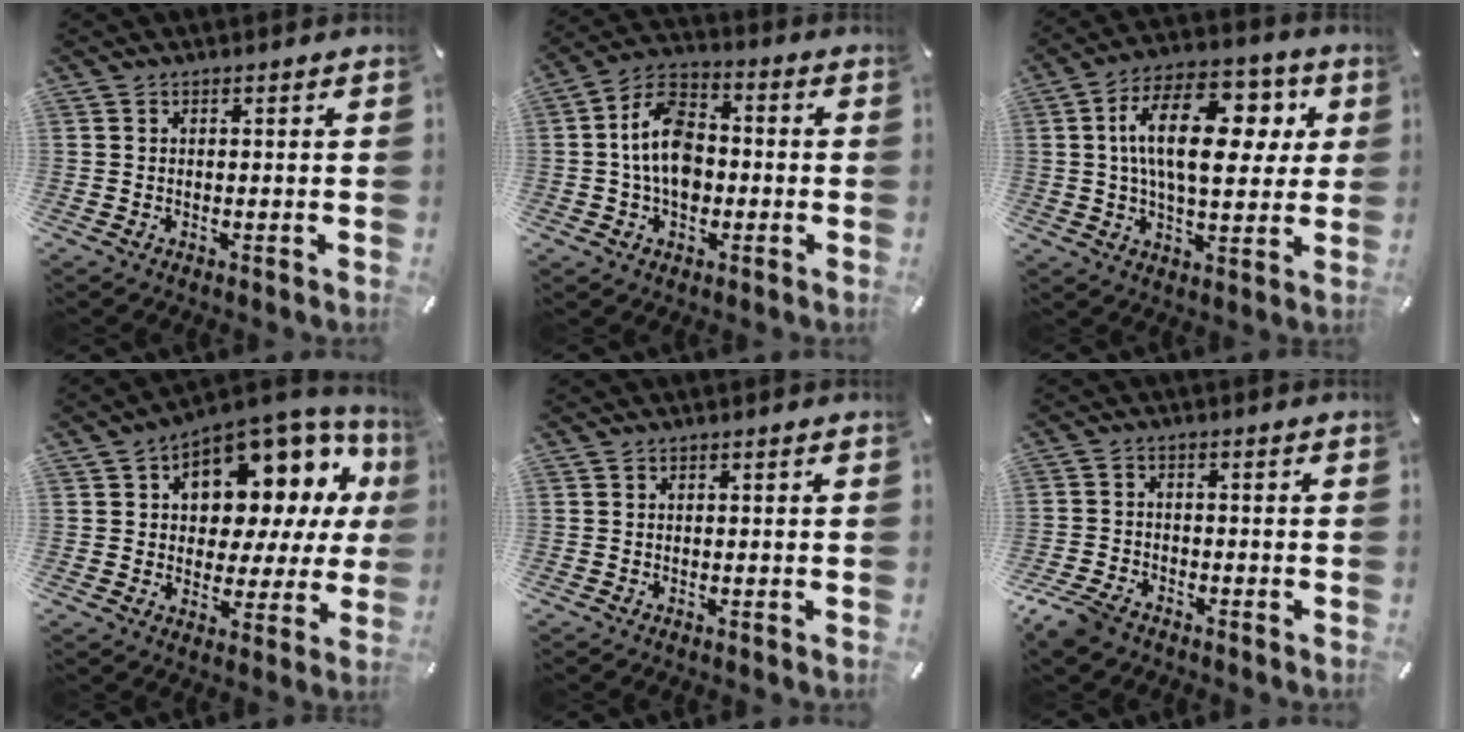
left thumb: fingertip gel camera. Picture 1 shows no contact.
{"total": 11.7, "force": [-1.0, 8.1, 8.3], "torque": [-0.163, 0.015, -0.021]}
{"total": 20.3, "force": [5.1, 10.9, 16.3], "torque": [-0.281, -0.001, 0.078]}
{"total": 12.7, "force": [6.5, 8.4, 7.1], "torque": [-0.095, -0.064, 0.113]}
{"total": 0.0}
{"total": 5.5, "force": [-4.2, 2.7, 2.3], "torque": [-0.064, 0.012, -0.084]}